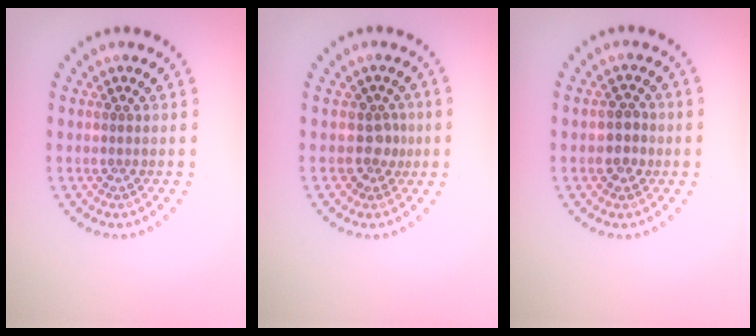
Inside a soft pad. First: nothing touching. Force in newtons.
{"total": 1.9, "press": 1.4, "slide": 1.3}
{"total": 1.7, "press": 1.7, "slide": 0.6}